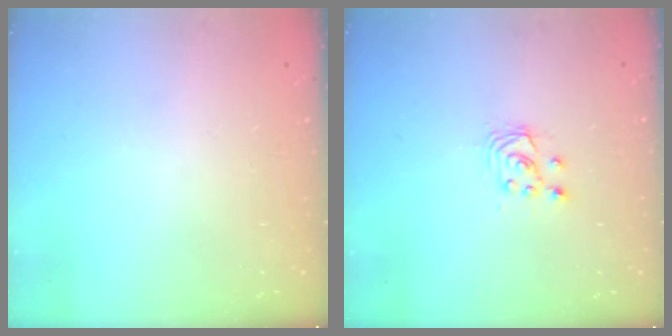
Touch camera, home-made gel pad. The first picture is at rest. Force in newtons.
{"total": 2.9, "press": 2.9, "slide": 0.2}